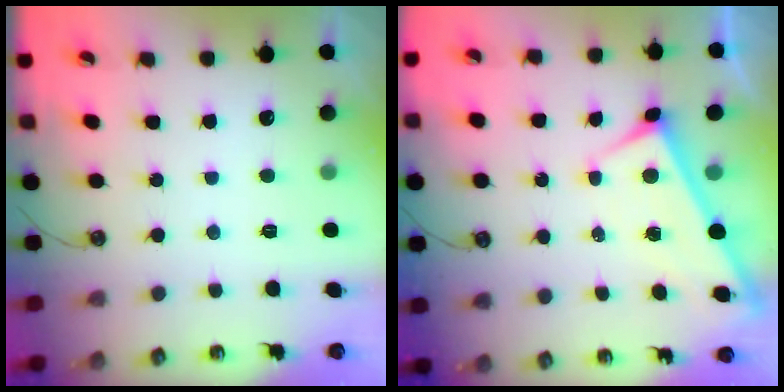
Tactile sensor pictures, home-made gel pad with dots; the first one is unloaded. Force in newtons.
{"total": 1.4, "press": 1.3, "slide": 0.5}